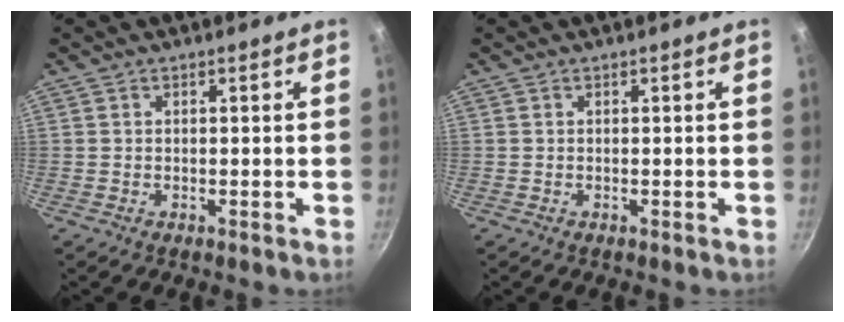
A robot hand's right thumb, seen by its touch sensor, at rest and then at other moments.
{"total": 0.0}